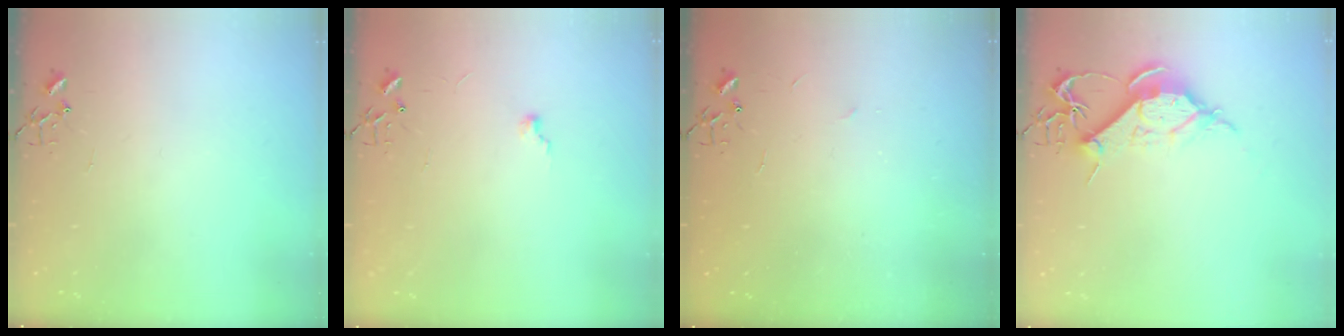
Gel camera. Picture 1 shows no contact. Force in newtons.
{"total": 4.1, "press": 4.1, "slide": 0.5}
{"total": 2.2, "press": 2.2, "slide": 0.3}
{"total": 10.4, "press": 10.3, "slide": 1.1}